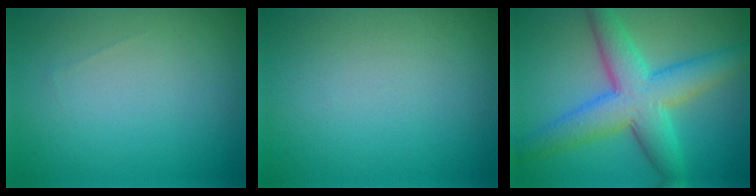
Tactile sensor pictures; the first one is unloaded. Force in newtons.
{"total": 0.0}
{"total": 7.6, "press": 7.6, "slide": 0.1}